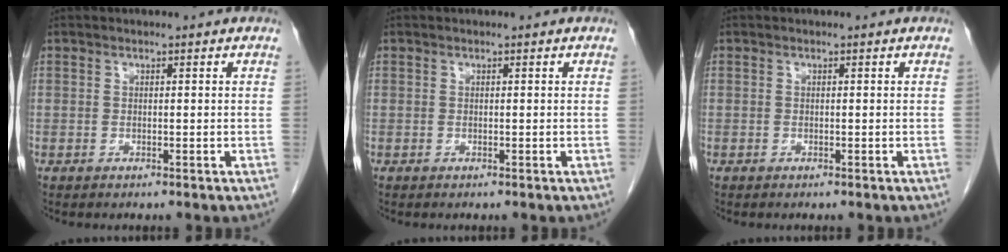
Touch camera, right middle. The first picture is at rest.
{"total": 0.0}
{"total": 0.0}